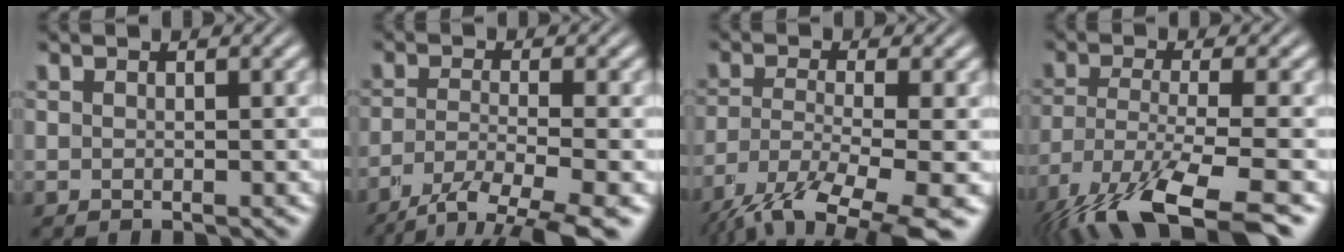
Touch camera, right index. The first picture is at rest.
{"total": 6.7, "force": [-3.7, 3.0, 4.8], "torque": [-0.089, -0.029, -0.045]}
{"total": 8.3, "force": [-4.2, 4.0, 6.0], "torque": [-0.131, -0.051, -0.046]}
{"total": 8.9, "force": [-5.1, 4.0, 6.0], "torque": [-0.141, -0.058, -0.054]}